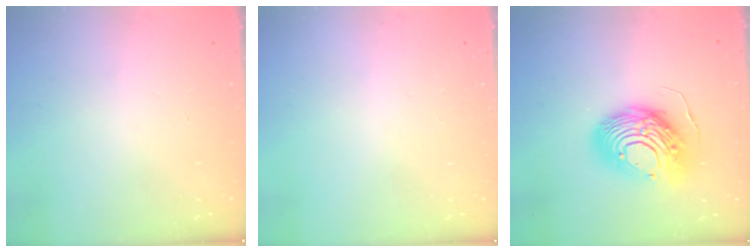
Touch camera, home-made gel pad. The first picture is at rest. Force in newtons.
{"total": 0.0}
{"total": 14.3, "press": 14.3, "slide": 1.4}